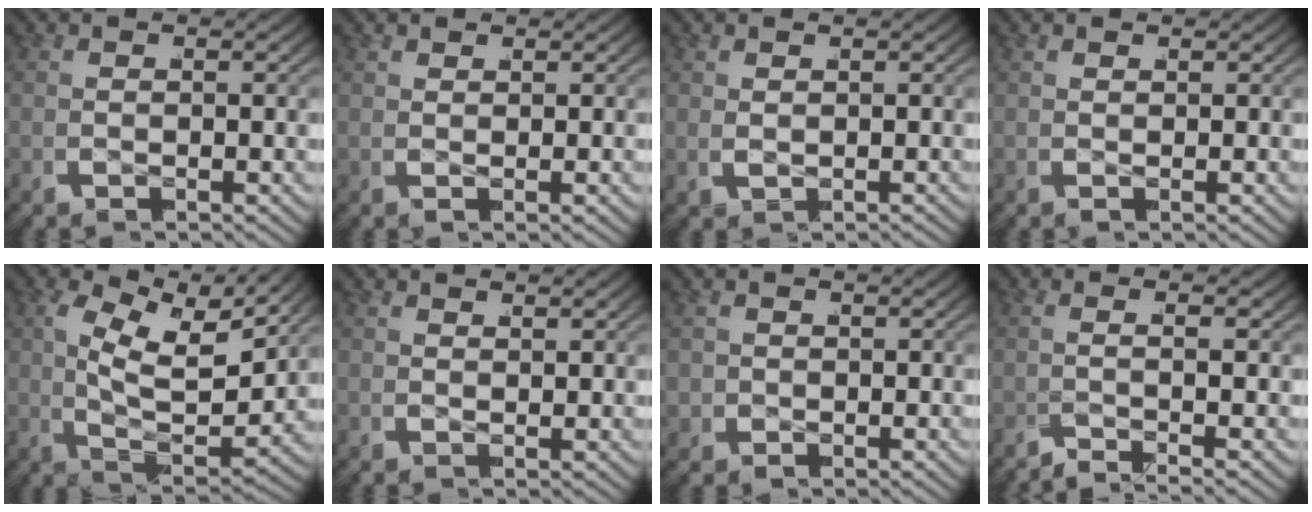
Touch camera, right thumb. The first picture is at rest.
{"total": 1.0, "force": [1.0, -0.1, -0.1], "torque": [0.007, 0.002, 0.018]}
{"total": 0.6, "force": [0.6, 0.3, -0.1], "torque": [0.001, 0.002, 0.013]}
{"total": 0.7, "force": [0.7, 0.0, -0.1], "torque": [0.004, 0.000, 0.012]}
{"total": 10.3, "force": [1.2, 5.7, 8.6], "torque": [-0.185, -0.016, 0.025]}
{"total": 1.0, "force": [1.0, -0.1, 0.0], "torque": [0.006, 0.004, 0.016]}
{"total": 1.6, "force": [0.1, 1.6, 0.2], "torque": [-0.011, -0.008, 0.008]}
{"total": 3.0, "force": [-2.1, -0.2, 2.1], "torque": [-0.048, 0.000, -0.042]}